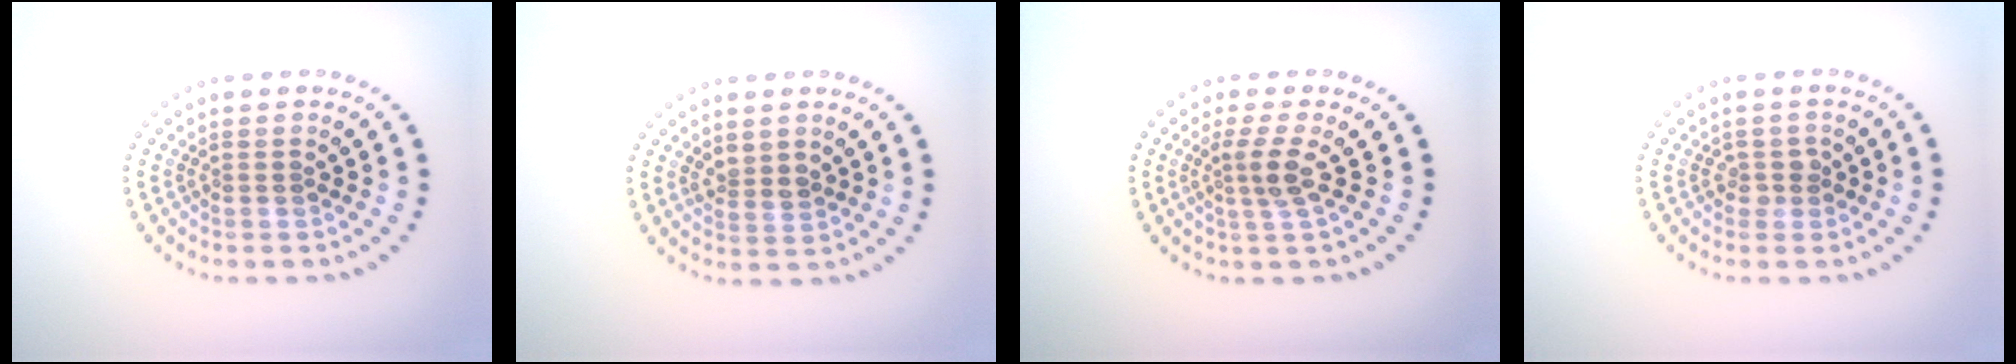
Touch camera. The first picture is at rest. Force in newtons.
{"total": 1.4, "press": 1.3, "slide": 0.7}
{"total": 2.4, "press": 1.8, "slide": 1.5}
{"total": 1.1, "press": 1.0, "slide": 0.5}